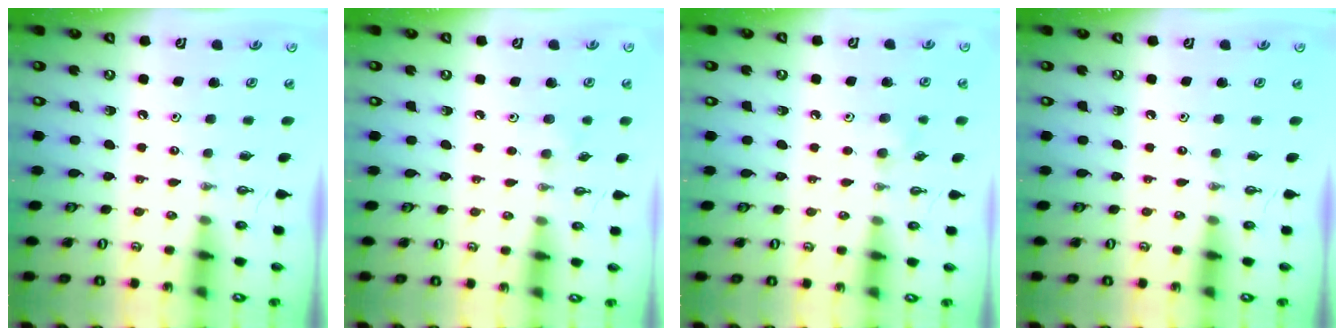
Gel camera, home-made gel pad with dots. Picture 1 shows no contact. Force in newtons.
{"total": 4.4, "press": 4.3, "slide": 0.7}
{"total": 5.4, "press": 5.2, "slide": 1.3}
{"total": 0.0}